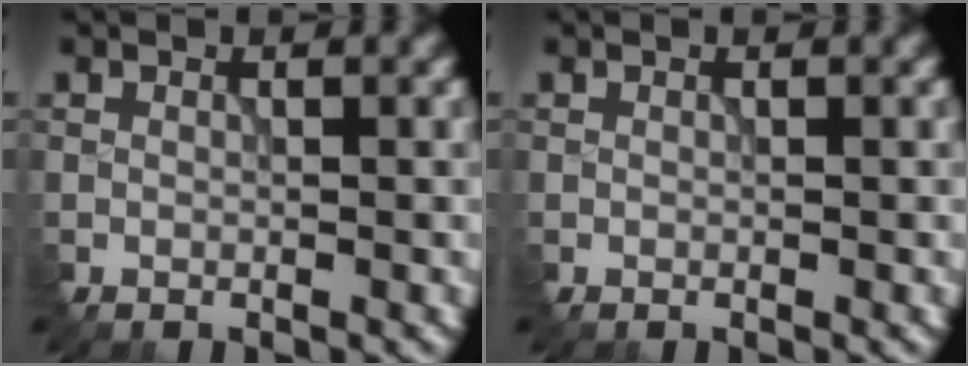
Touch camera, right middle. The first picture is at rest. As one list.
[{"total": 0.0}]